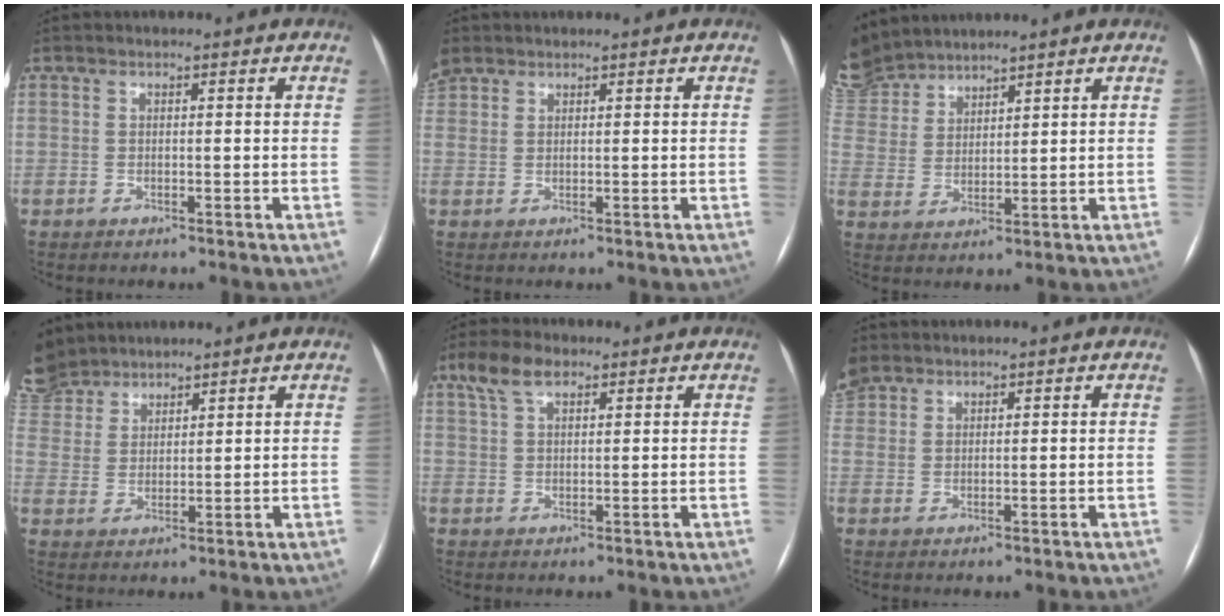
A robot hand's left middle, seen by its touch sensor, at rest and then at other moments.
{"total": 1.3, "force": [1.3, 0.2, -0.1], "torque": [-0.012, 0.004, 0.038]}
{"total": 10.1, "force": [9.7, 2.1, 1.9], "torque": [-0.073, 0.002, 0.216]}
{"total": 10.2, "force": [9.5, 3.4, 1.8], "torque": [-0.072, 0.007, 0.205]}
{"total": 5.1, "force": [3.3, 2.1, 3.2], "torque": [-0.073, 0.024, 0.067]}
{"total": 3.6, "force": [3.1, 1.8, 0.7], "torque": [-0.040, 0.006, 0.072]}